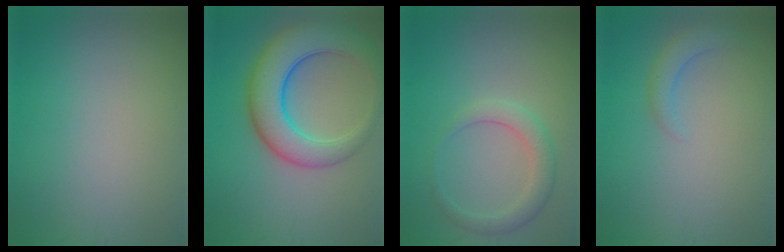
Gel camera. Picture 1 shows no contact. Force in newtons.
{"total": 8.1, "press": 8.0, "slide": 0.5}
{"total": 2.8, "press": 2.8, "slide": 0.3}
{"total": 1.8, "press": 1.8, "slide": 0.3}